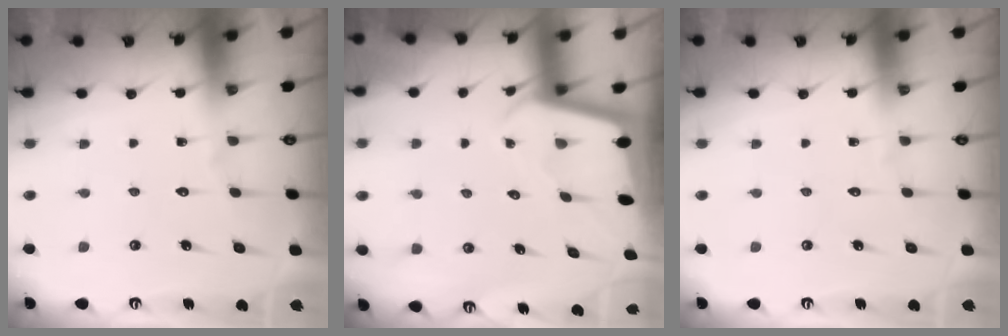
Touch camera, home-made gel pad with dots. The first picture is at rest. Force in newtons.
{"total": 1.9, "press": 1.9, "slide": 0.1}
{"total": 0.0}